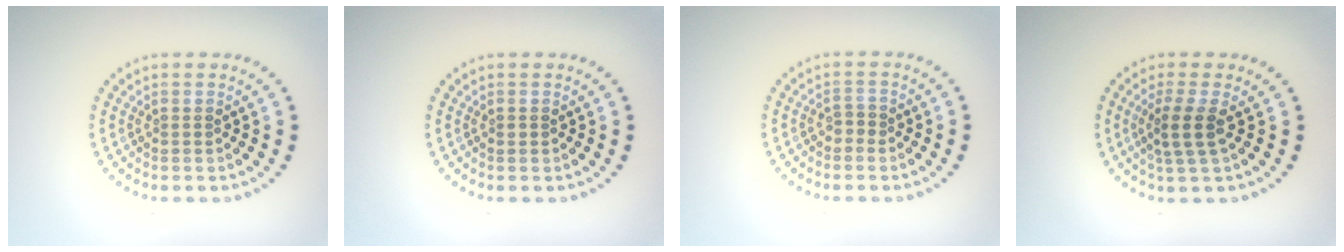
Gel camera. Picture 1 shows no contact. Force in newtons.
{"total": 0.5, "press": 0.4, "slide": 0.3}
{"total": 0.9, "press": 0.8, "slide": 0.5}
{"total": 2.8, "press": 2.2, "slide": 1.6}